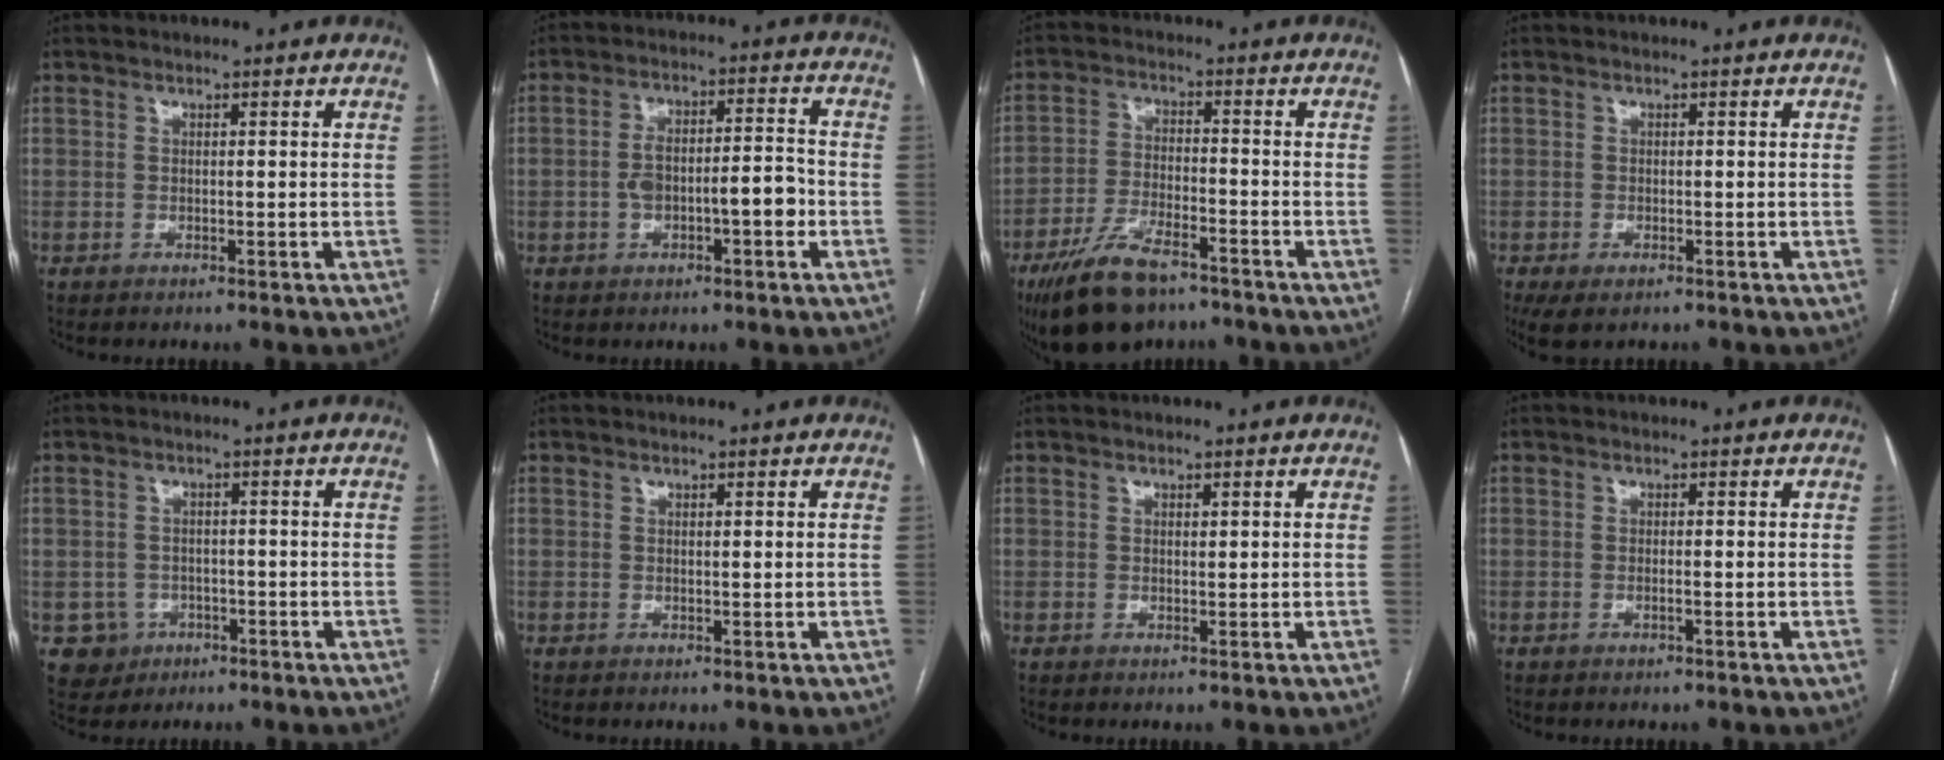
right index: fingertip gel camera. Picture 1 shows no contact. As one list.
[{"total": 8.1, "force": [-2.0, 2.7, 7.3], "torque": [-0.132, 0.030, -0.030]}, {"total": 11.3, "force": [-7.8, 4.1, 7.0], "torque": [-0.143, -0.014, -0.139]}, {"total": 4.0, "force": [-2.4, 1.9, 2.5], "torque": [-0.048, -0.010, -0.036]}, {"total": 4.4, "force": [-1.5, 4.1, 0.2], "torque": [0.005, 0.011, -0.017]}, {"total": 0.0}, {"total": 0.6, "force": [0.3, 0.3, 0.4], "torque": [-0.006, -0.003, 0.005]}, {"total": 0.7, "force": [-0.3, -0.1, 0.6], "torque": [-0.013, 0.000, -0.003]}]